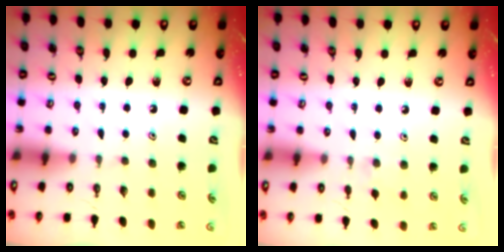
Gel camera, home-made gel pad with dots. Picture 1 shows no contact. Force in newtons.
{"total": 4.2, "press": 4.2, "slide": 0.6}